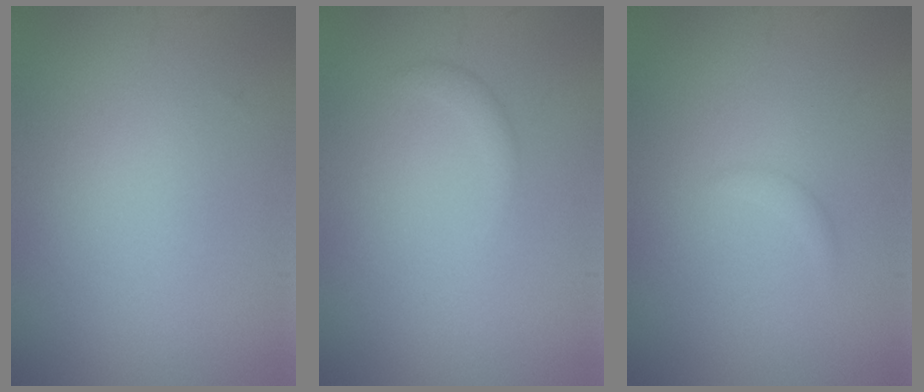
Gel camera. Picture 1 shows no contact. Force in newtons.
{"total": 1.1, "press": 1.1, "slide": 0.1}
{"total": 0.7, "press": 0.7, "slide": 0.1}